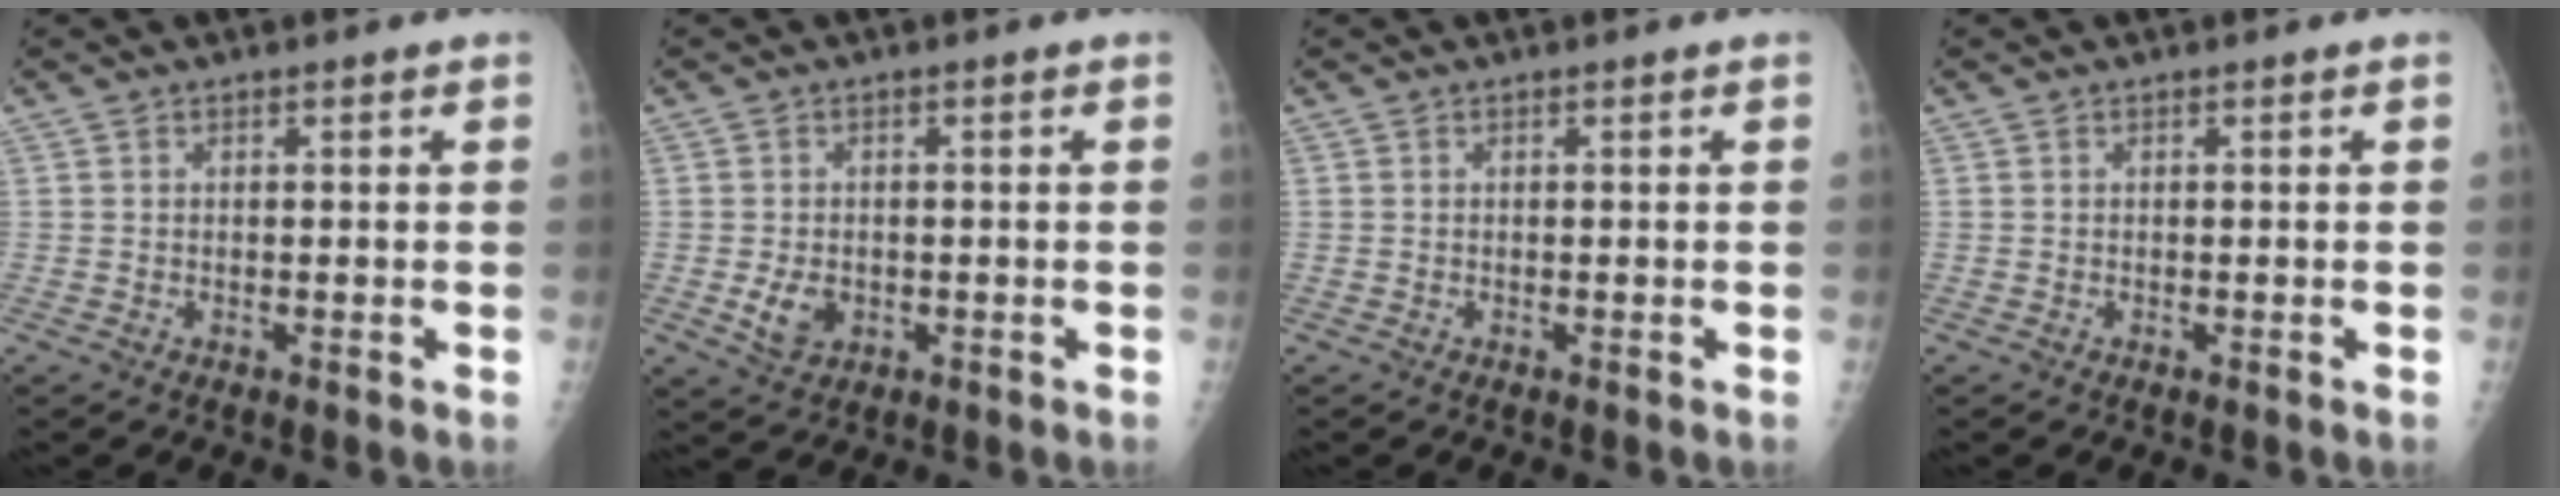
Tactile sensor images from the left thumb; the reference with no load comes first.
{"total": 4.2, "force": [-0.9, 3.1, 2.7], "torque": [-0.041, -0.001, -0.010]}
{"total": 0.0}
{"total": 0.0}